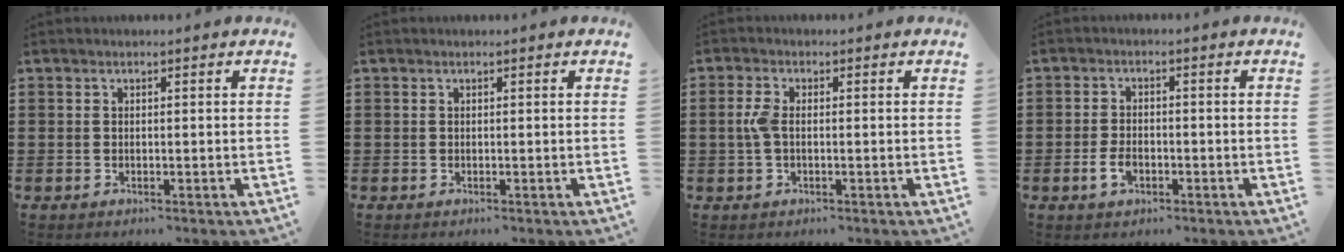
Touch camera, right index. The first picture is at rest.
{"total": 0.0}
{"total": 3.2, "force": [-0.2, 1.3, 2.9], "torque": [-0.077, -0.004, -0.011]}
{"total": 3.0, "force": [-1.2, 1.7, 2.2], "torque": [-0.048, -0.001, -0.022]}